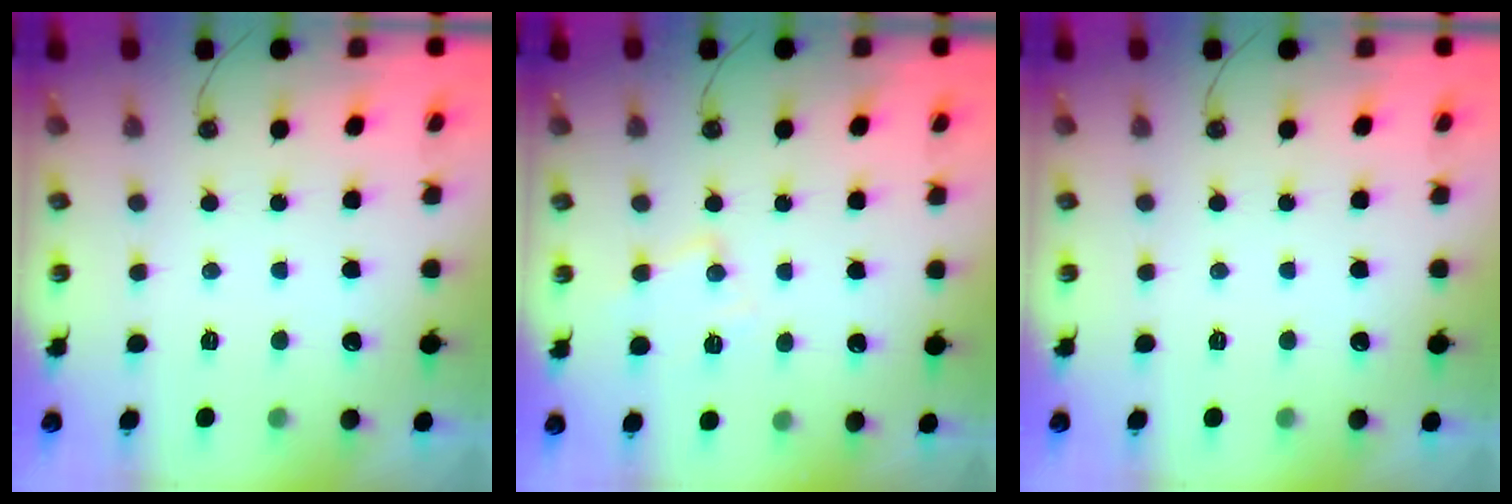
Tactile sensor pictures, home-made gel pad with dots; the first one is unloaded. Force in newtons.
{"total": 9.0, "press": 9.0, "slide": 0.7}
{"total": 0.0}